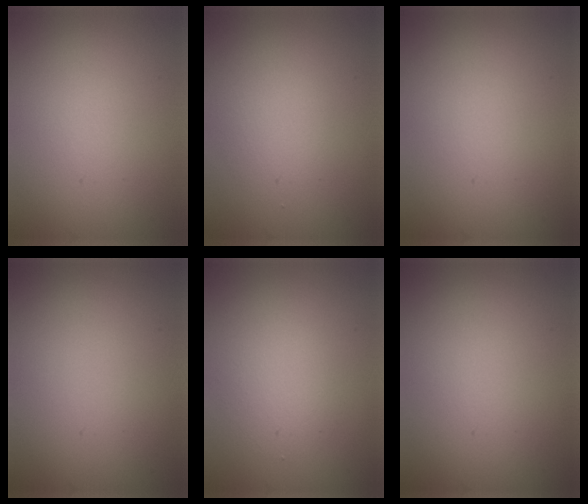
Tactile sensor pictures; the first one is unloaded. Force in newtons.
{"total": 1.6, "press": 1.6, "slide": 0.1}
{"total": 0.0}
{"total": 0.0}
{"total": 2.3, "press": 2.3, "slide": 0.2}
{"total": 0.0}